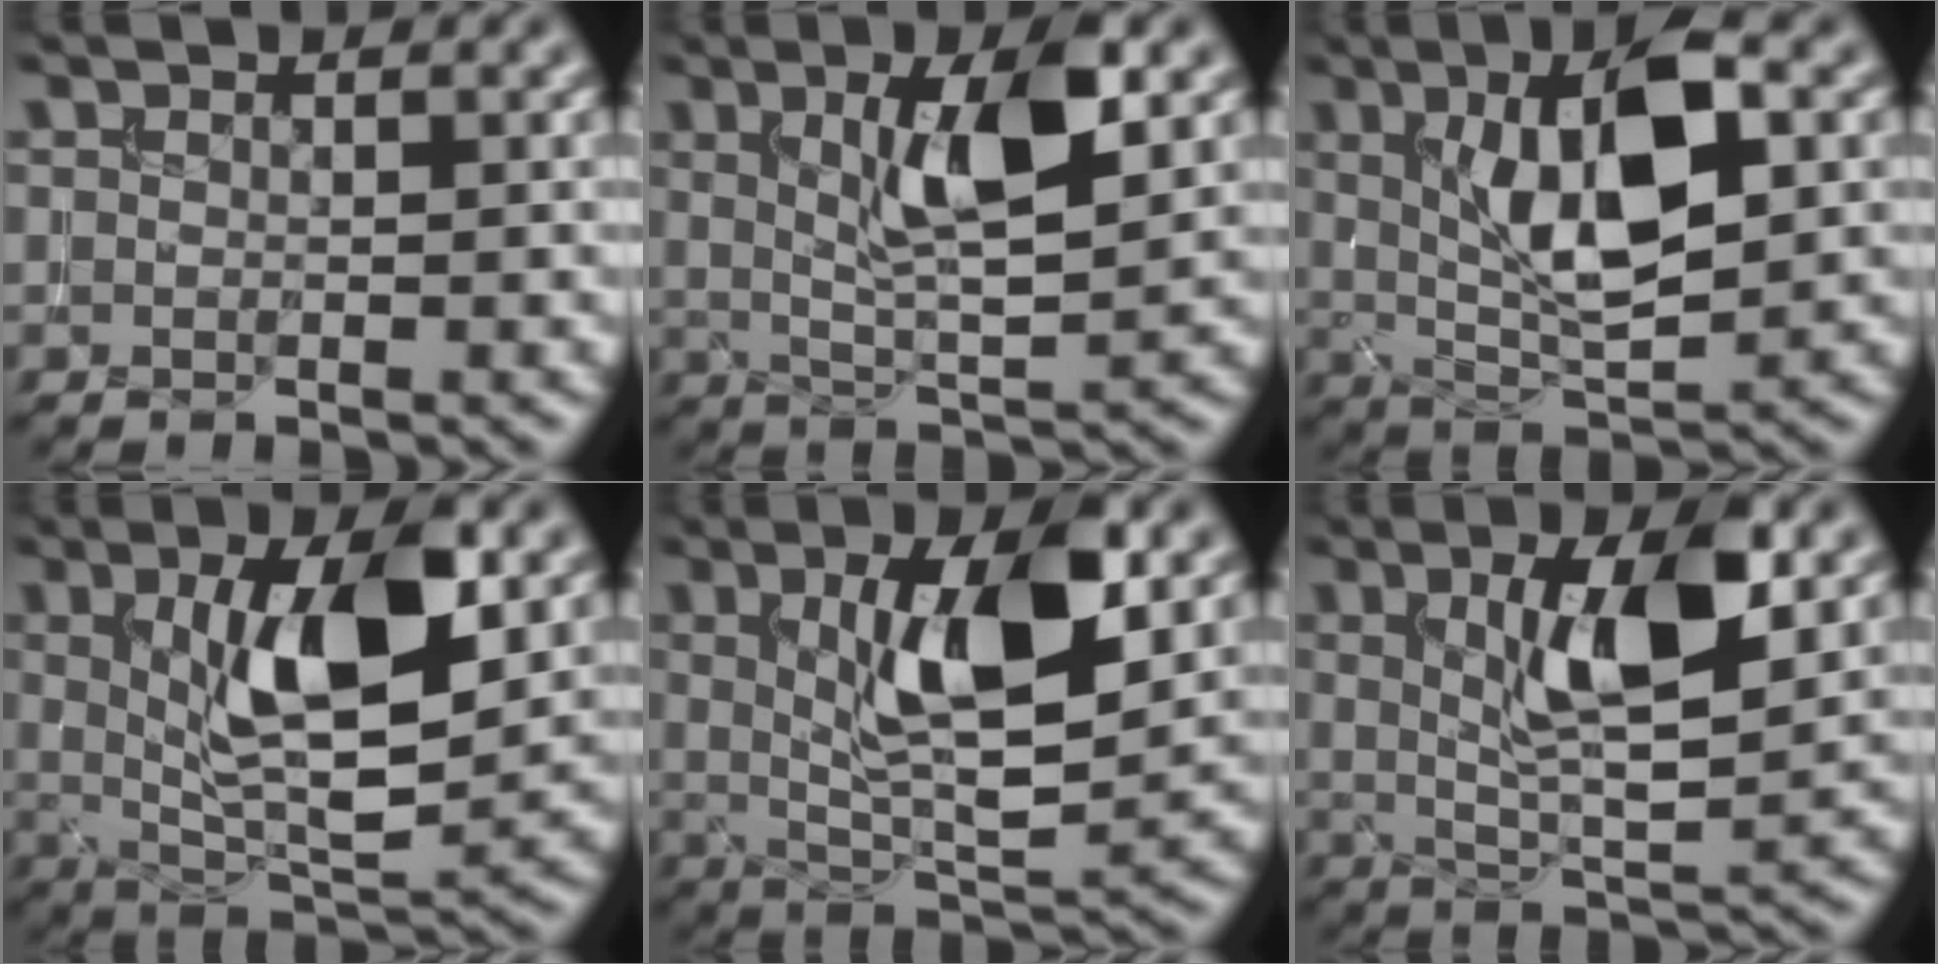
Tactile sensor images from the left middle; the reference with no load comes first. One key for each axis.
{"total": 7.0, "fx": 2.1, "fy": 1.8, "fz": 6.4, "tx": -0.109, "ty": -0.003, "tz": 0.038}
{"total": 9.6, "fx": 2.1, "fy": 3.5, "fz": 8.7, "tx": -0.144, "ty": 0.005, "tz": 0.033}
{"total": 9.4, "fx": 2.3, "fy": 3.2, "fz": 8.6, "tx": -0.144, "ty": -0.010, "tz": 0.042}
{"total": 9.2, "fx": 2.5, "fy": 2.9, "fz": 8.4, "tx": -0.140, "ty": -0.010, "tz": 0.045}
{"total": 7.9, "fx": 2.3, "fy": 2.3, "fz": 7.3, "tx": -0.123, "ty": -0.005, "tz": 0.040}